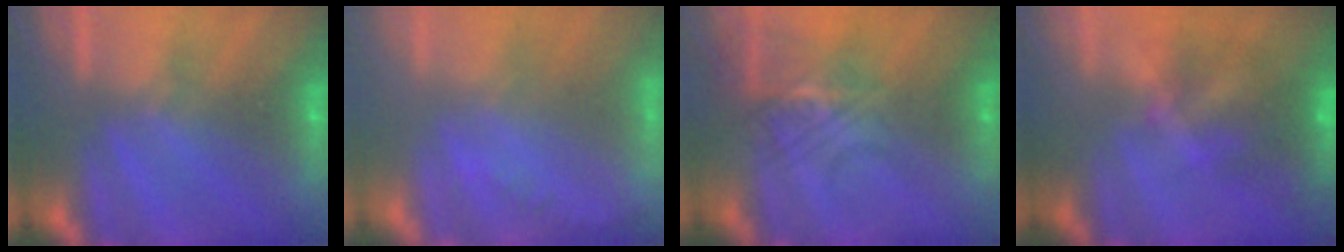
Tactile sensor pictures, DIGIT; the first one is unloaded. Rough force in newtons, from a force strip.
{"total": 1.3}
{"total": 2.5}
{"total": 7.7}